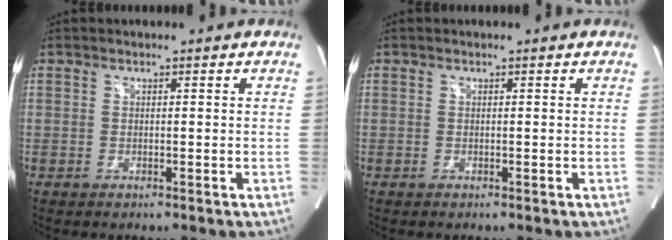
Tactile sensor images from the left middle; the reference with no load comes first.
{"total": 0.0}